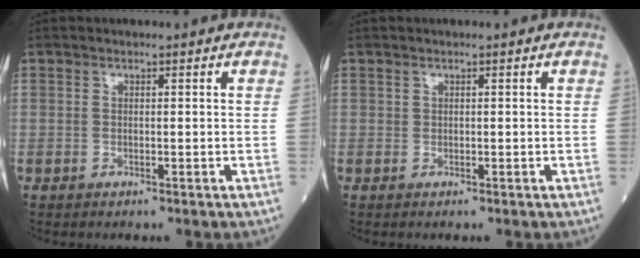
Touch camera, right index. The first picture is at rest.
{"total": 0.0}